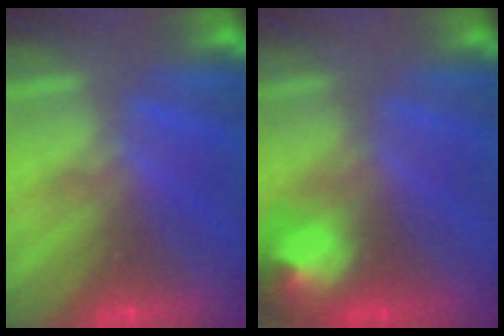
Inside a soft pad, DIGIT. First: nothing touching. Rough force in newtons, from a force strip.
{"total": 5.9}